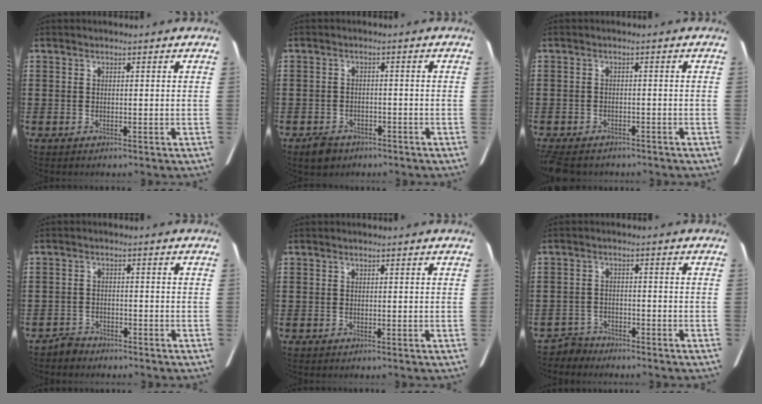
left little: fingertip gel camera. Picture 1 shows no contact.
{"total": 2.0, "force": [-1.8, 0.7, 0.6], "torque": [-0.015, 0.002, -0.037]}
{"total": 1.7, "force": [-1.6, 0.2, 0.3], "torque": [-0.010, -0.001, -0.034]}
{"total": 2.0, "force": [-2.0, 0.5, 0.2], "torque": [-0.010, 0.002, -0.041]}
{"total": 0.0}
{"total": 2.6, "force": [-2.6, 0.4, 0.0], "torque": [-0.015, -0.003, -0.058]}